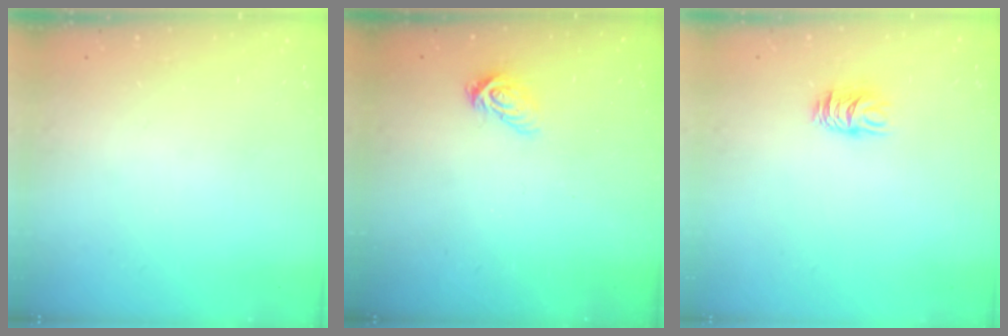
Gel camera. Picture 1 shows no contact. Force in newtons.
{"total": 6.2, "press": 6.2, "slide": 0.9}
{"total": 7.0, "press": 7.0, "slide": 0.5}